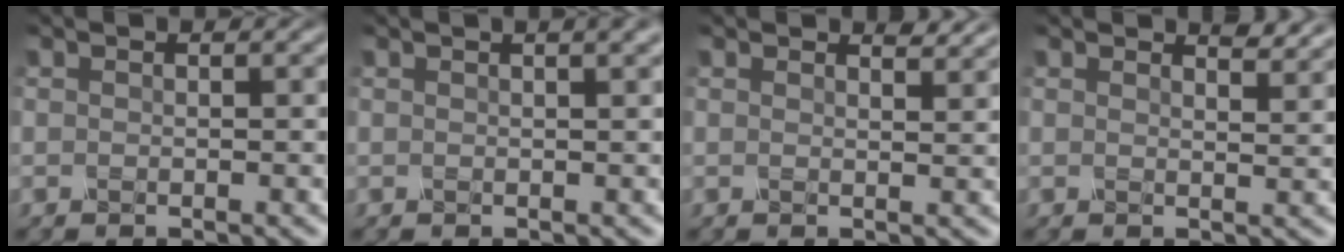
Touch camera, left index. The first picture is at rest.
{"total": 2.8, "force": [1.6, 1.0, 2.0], "torque": [-0.010, 0.007, 0.004]}
{"total": 1.5, "force": [1.5, 0.2, 0.5], "torque": [-0.007, -0.001, 0.016]}
{"total": 2.3, "force": [2.1, 0.3, 0.8], "torque": [-0.009, -0.001, 0.027]}